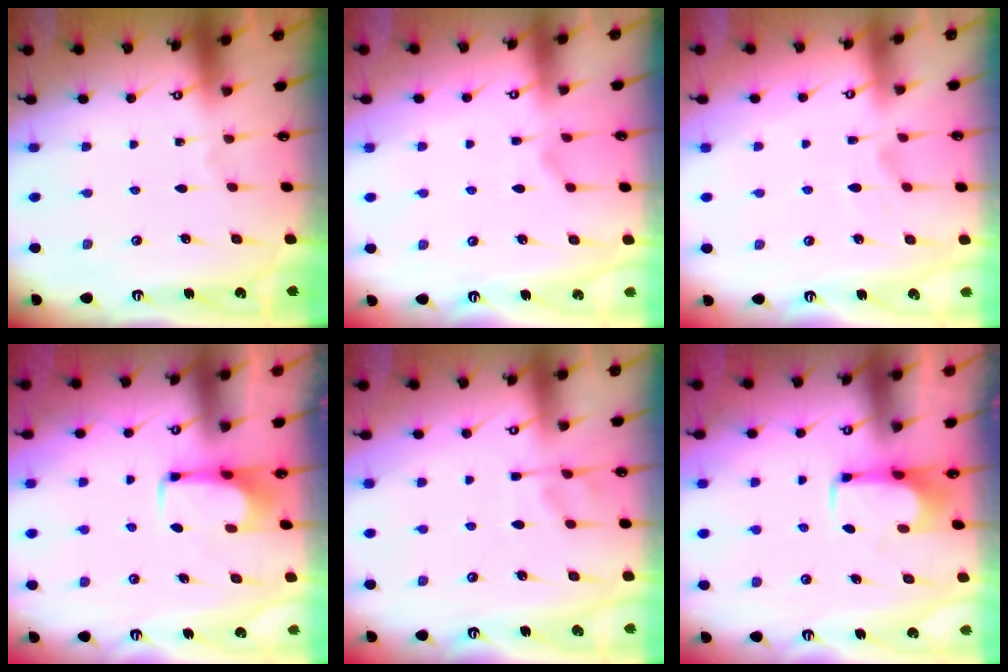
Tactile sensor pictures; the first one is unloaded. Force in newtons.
{"total": 1.2, "press": 0.8, "slide": 0.9}
{"total": 2.3, "press": 2.0, "slide": 1.2}
{"total": 1.7, "press": 1.6, "slide": 0.4}
{"total": 2.0, "press": 1.5, "slide": 1.3}
{"total": 2.2, "press": 2.1, "slide": 0.4}